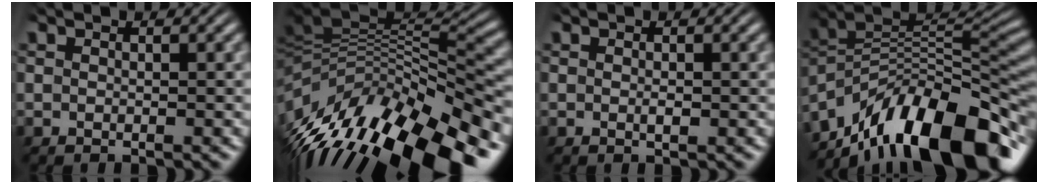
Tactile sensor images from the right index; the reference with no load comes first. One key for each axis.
{"total": 16.0, "fx": -4.8, "fy": 10.2, "fz": 11.4, "tx": -0.203, "ty": -0.042, "tz": -0.057}
{"total": 0.7, "fx": -0.4, "fy": -0.1, "fz": 0.5, "tx": -0.005, "ty": -0.011, "tz": -0.004}
{"total": 15.8, "fx": -5.4, "fy": 9.1, "fz": 11.7, "tx": -0.178, "ty": -0.040, "tz": -0.072}